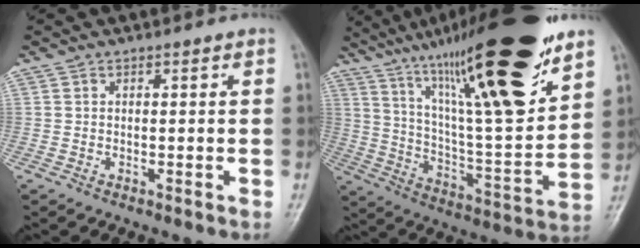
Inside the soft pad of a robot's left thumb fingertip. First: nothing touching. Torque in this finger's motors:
{"motor_torque": [3.04, 1.98, 1.79, -0.98, 0.39]}